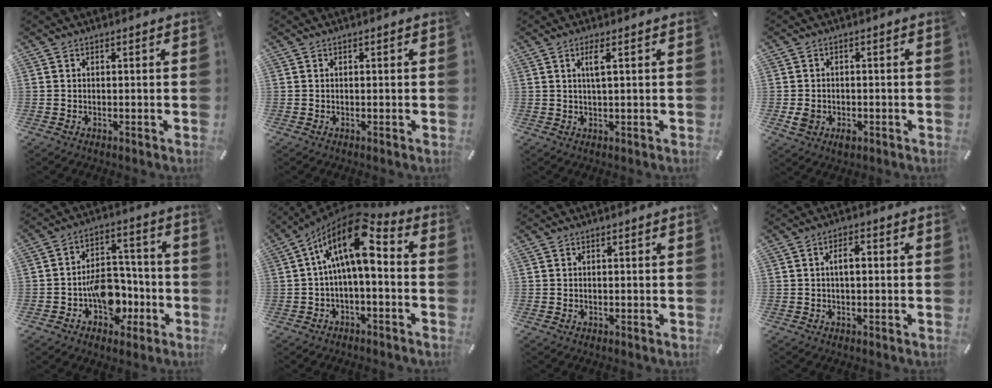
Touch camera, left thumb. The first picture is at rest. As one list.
[{"total": 0.0}, {"total": 3.6, "force": [1.1, 0.5, 3.4], "torque": [-0.070, 0.001, 0.015]}, {"total": 3.7, "force": [-1.4, 2.8, 2.0], "torque": [-0.038, 0.007, -0.024]}, {"total": 11.8, "force": [-4.1, 8.8, 6.7], "torque": [-0.086, 0.034, -0.062]}, {"total": 16.3, "force": [3.4, 7.1, 14.3], "torque": [-0.255, -0.011, 0.052]}, {"total": 0.0}, {"total": 3.7, "force": [0.1, 1.8, 3.3], "torque": [-0.057, 0.008, -0.003]}]